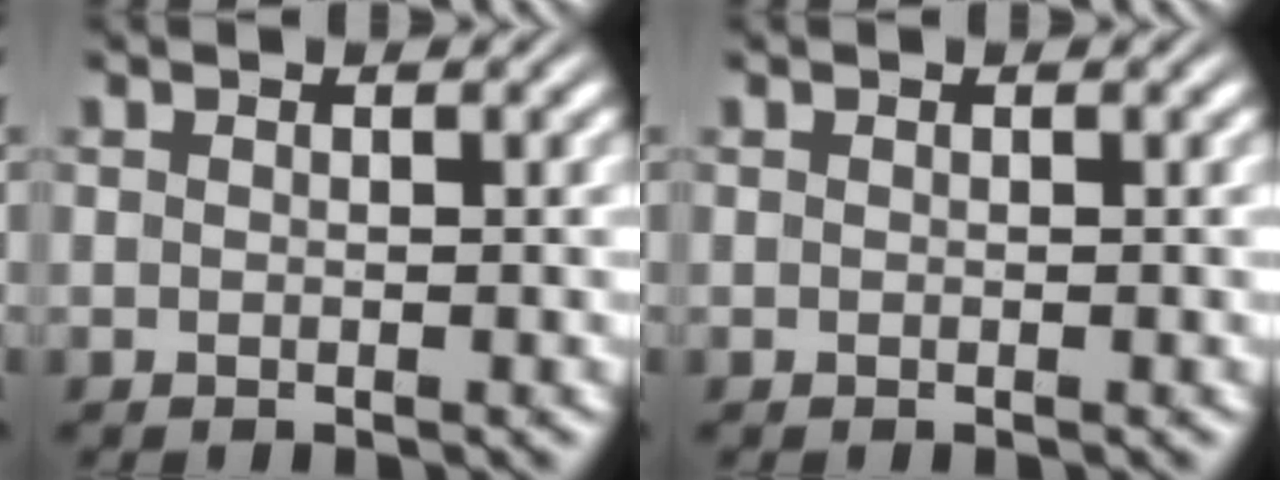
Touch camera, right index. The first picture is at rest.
{"total": 0.0}